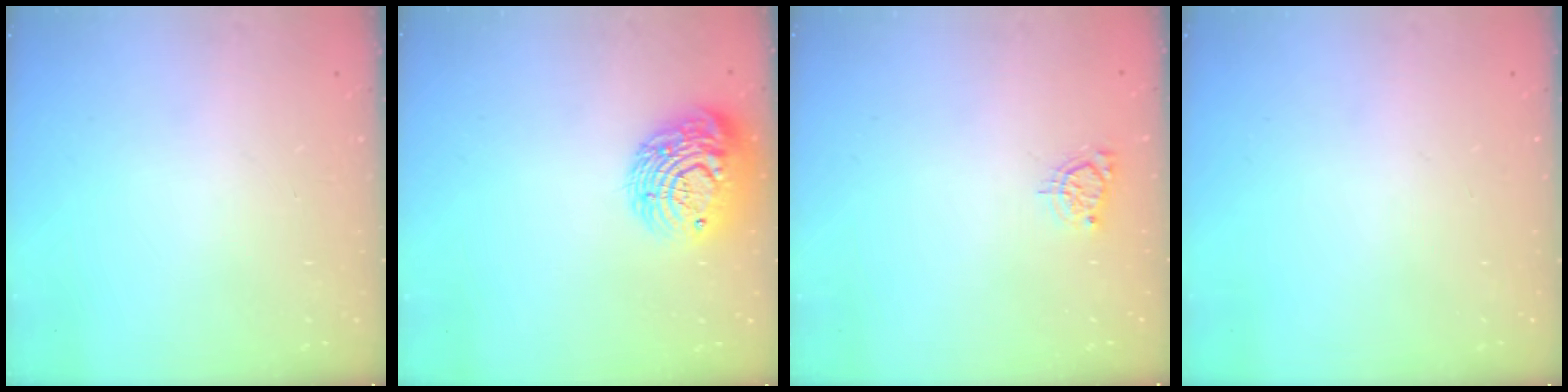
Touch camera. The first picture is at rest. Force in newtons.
{"total": 14.2, "press": 14.1, "slide": 1.0}
{"total": 3.8, "press": 3.8, "slide": 0.5}
{"total": 0.0}